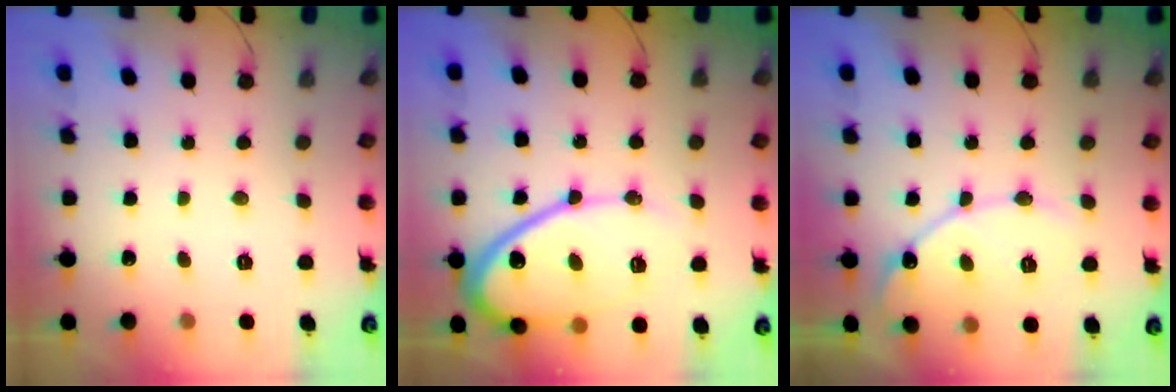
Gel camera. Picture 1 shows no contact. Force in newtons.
{"total": 14.9, "press": 14.8, "slide": 1.3}
{"total": 13.0, "press": 12.9, "slide": 1.1}